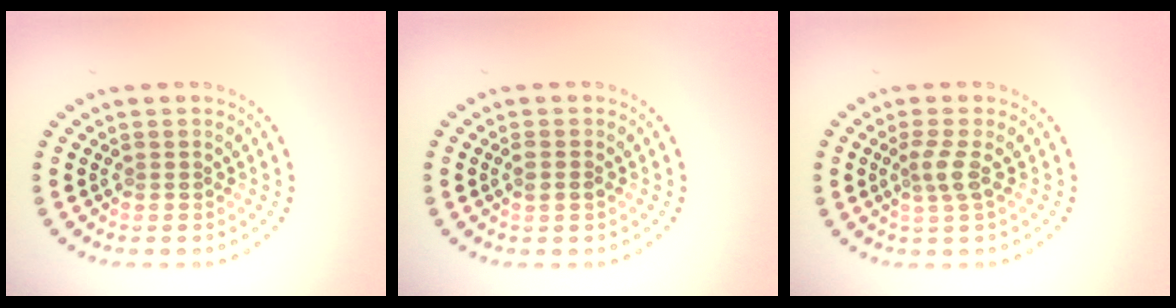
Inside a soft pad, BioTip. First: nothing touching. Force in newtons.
{"total": 1.1, "press": 1.0, "slide": 0.4}
{"total": 2.1, "press": 1.5, "slide": 1.4}